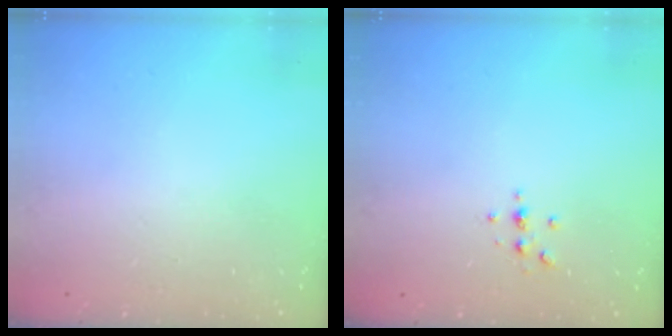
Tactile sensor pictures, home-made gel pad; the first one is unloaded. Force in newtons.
{"total": 2.4, "press": 2.4, "slide": 0.3}